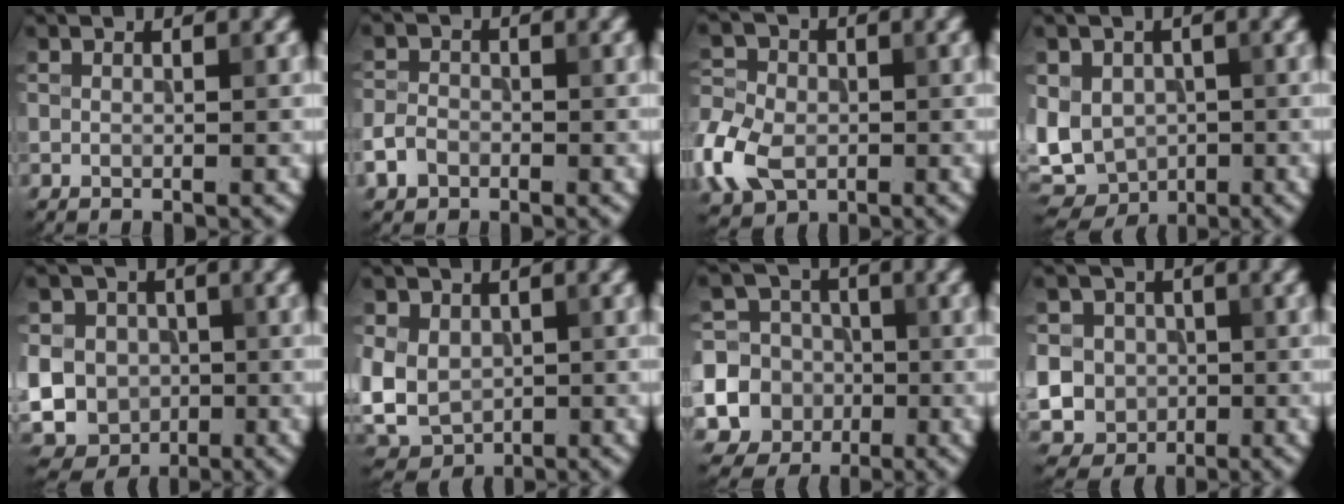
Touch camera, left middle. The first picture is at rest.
{"total": 2.2, "force": [-1.2, 1.6, 0.9], "torque": [-0.013, 0.002, -0.030]}
{"total": 8.3, "force": [-2.7, 6.0, 5.0], "torque": [-0.120, -0.011, -0.062]}
{"total": 8.3, "force": [-0.7, 6.6, 4.9], "torque": [-0.089, -0.008, -0.006]}
{"total": 13.2, "force": [-0.7, 12.4, 4.4], "torque": [-0.120, 0.009, -0.040]}
{"total": 7.7, "force": [-0.1, 6.3, 4.4], "torque": [-0.095, 0.001, -0.010]}
{"total": 13.4, "force": [-3.5, 12.6, 2.9], "torque": [-0.104, -0.009, -0.073]}
{"total": 10.1, "force": [-1.0, 9.6, 3.0], "torque": [-0.084, 0.004, -0.032]}